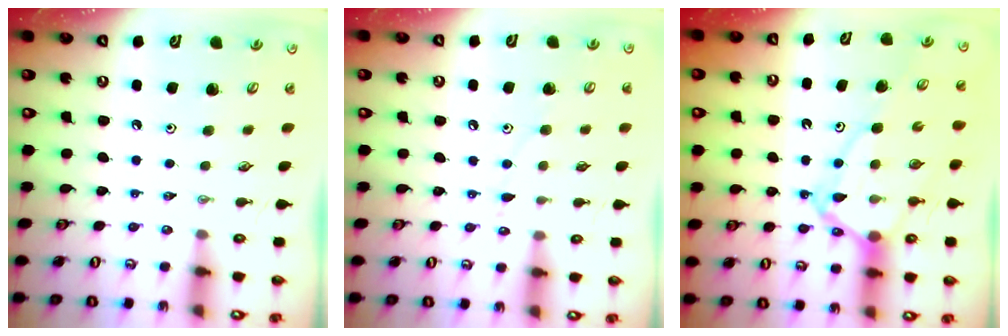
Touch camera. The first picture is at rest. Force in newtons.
{"total": 5.6, "press": 5.6, "slide": 0.4}
{"total": 11.8, "press": 11.8, "slide": 1.2}